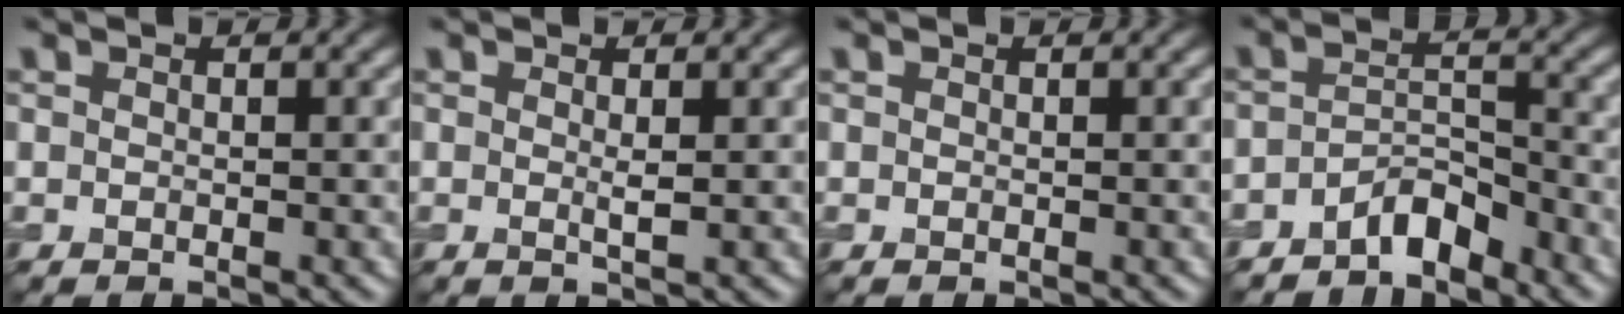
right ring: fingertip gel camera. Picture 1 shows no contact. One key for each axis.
{"total": 1.0, "fx": 0.2, "fy": 0.0, "fz": 1.0, "tx": -0.019, "ty": -0.002, "tz": 0.001}
{"total": 0.0}
{"total": 3.3, "fx": -2.7, "fy": 1.1, "fz": 1.5, "tx": -0.024, "ty": 0.013, "tz": -0.053}